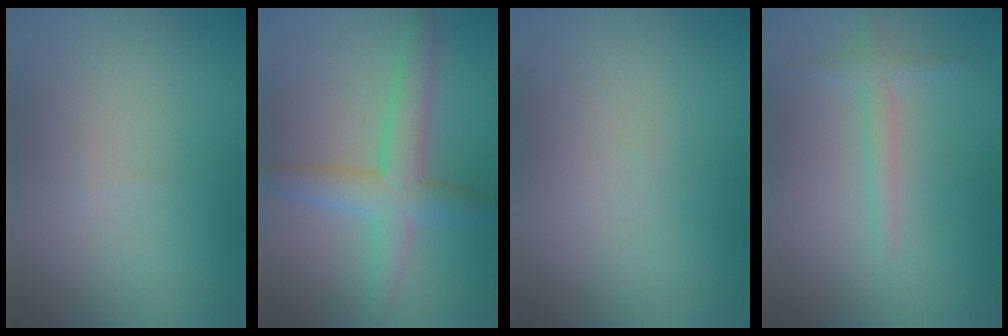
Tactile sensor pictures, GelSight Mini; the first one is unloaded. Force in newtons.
{"total": 4.5, "press": 4.5, "slide": 0.1}
{"total": 0.0}
{"total": 1.7, "press": 1.7, "slide": 0.1}